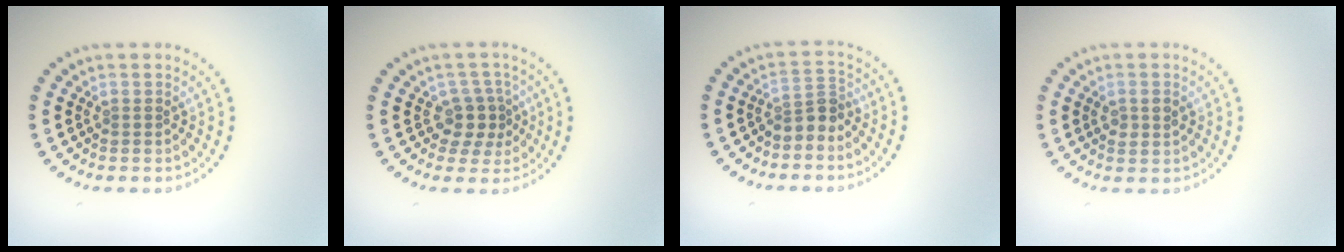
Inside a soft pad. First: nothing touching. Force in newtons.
{"total": 2.6, "press": 2.1, "slide": 1.6}
{"total": 2.4, "press": 1.9, "slide": 1.5}
{"total": 1.5, "press": 1.5, "slide": 0.1}